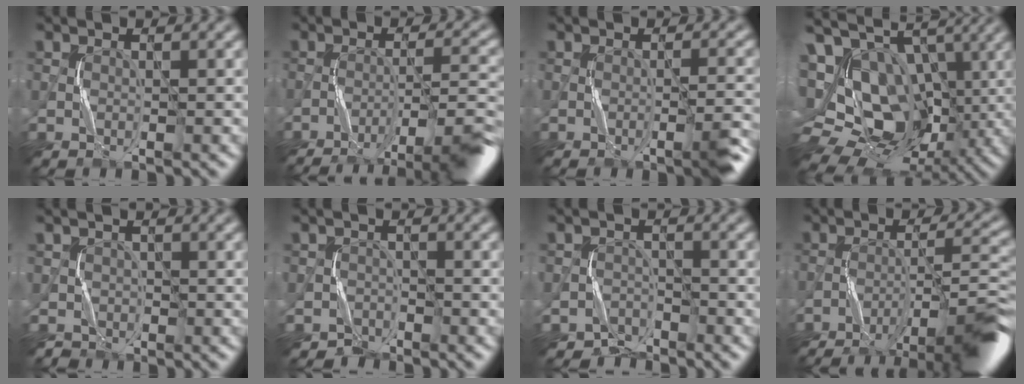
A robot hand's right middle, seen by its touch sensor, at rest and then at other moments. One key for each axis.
{"total": 7.5, "fx": -5.4, "fy": 0.9, "fz": 5.1, "tx": -0.066, "ty": 0.012, "tz": -0.086}
{"total": 2.2, "fx": -0.7, "fy": 0.0, "fz": 2.0, "tx": -0.033, "ty": 0.004, "tz": -0.012}
{"total": 17.3, "fx": 0.6, "fy": 12.6, "fz": 11.9, "tx": -0.222, "ty": 0.001, "tz": 0.027}
{"total": 1.7, "fx": 0.1, "fy": 1.7, "fz": -0.3, "tx": 0.006, "ty": 0.000, "tz": 0.005}
{"total": 1.6, "fx": -1.2, "fy": 0.8, "fz": -0.7, "tx": 0.023, "ty": 0.003, "tz": -0.027}
{"total": 2.2, "fx": -1.8, "fy": 0.7, "fz": -0.9, "tx": 0.026, "ty": 0.005, "tz": -0.038}
{"total": 10.0, "fx": -7.2, "fy": 1.3, "fz": 6.8, "tx": -0.090, "ty": 0.012, "tz": -0.115}